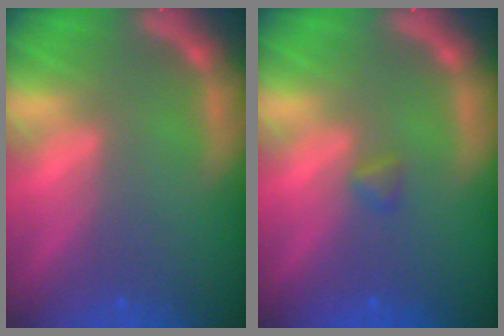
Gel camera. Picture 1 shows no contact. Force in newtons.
{"total": 0.9}